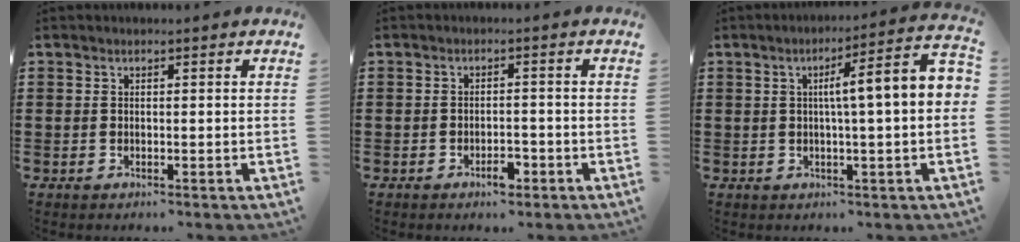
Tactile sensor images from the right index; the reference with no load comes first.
{"total": 2.9, "force": [-1.8, 1.2, 1.9], "torque": [-0.034, 0.002, -0.034]}
{"total": 6.2, "force": [0.1, 0.0, 6.2], "torque": [-0.100, -0.013, -0.014]}